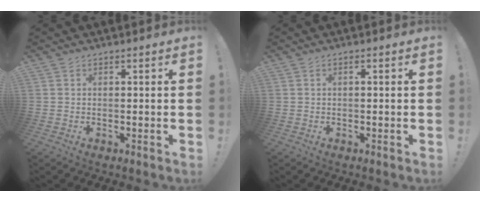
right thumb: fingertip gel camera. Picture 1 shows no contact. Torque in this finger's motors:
{"motor_torque": [0.07, -0.15, -0.03, -0.07, 0.09]}